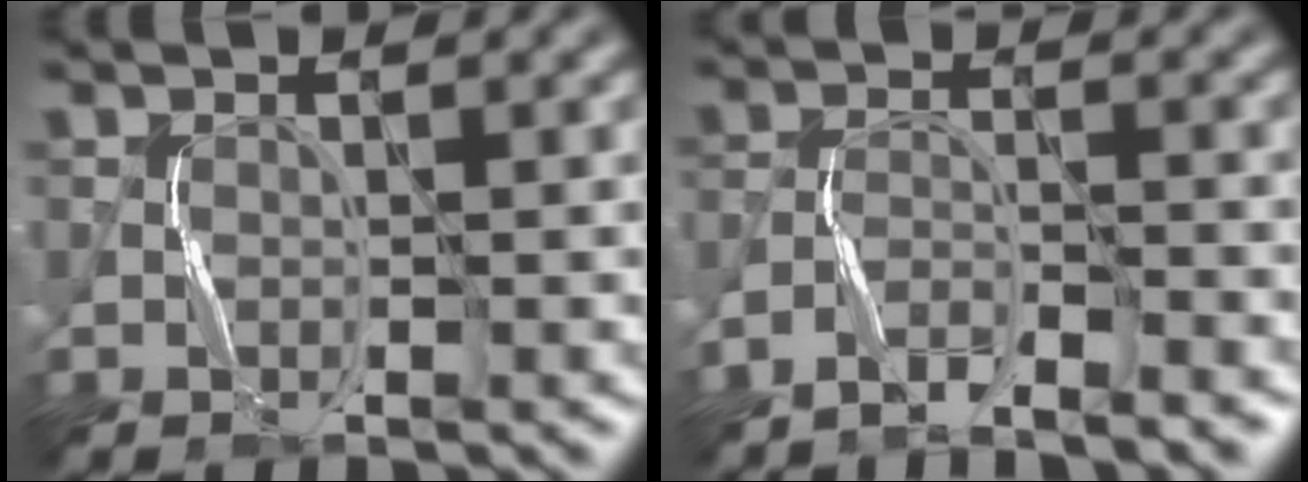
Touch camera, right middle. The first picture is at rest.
{"total": 3.1, "force": [-2.9, -0.1, 0.9], "torque": [-0.023, 0.003, -0.059]}